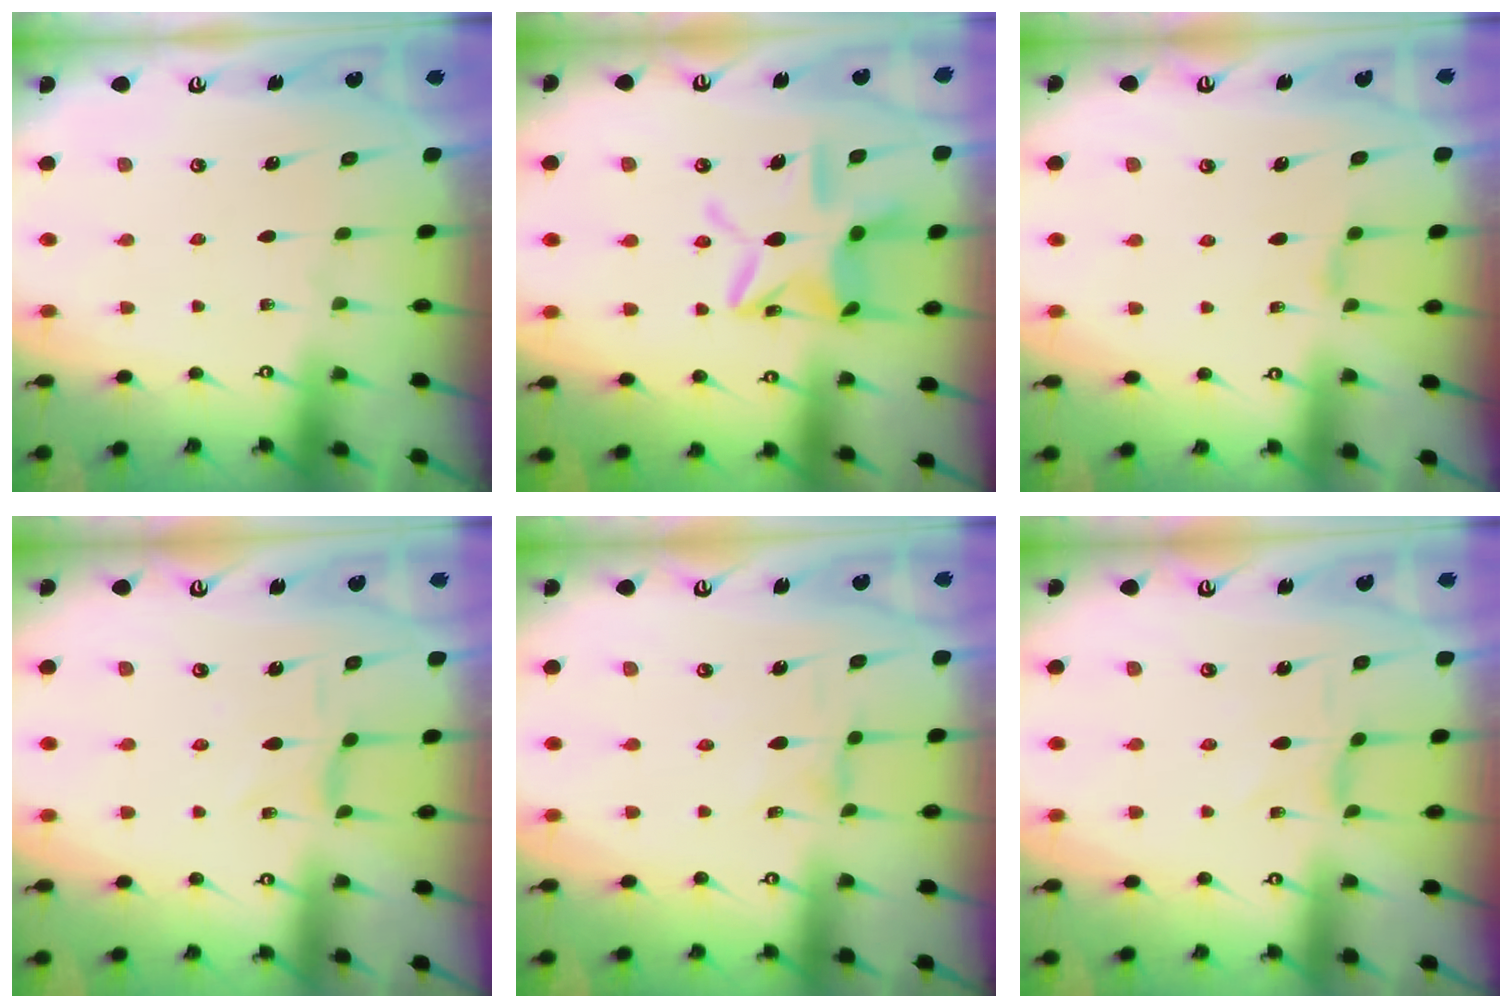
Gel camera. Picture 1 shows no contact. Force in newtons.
{"total": 15.5, "press": 15.5, "slide": 1.3}
{"total": 2.0, "press": 2.0, "slide": 0.4}
{"total": 1.1, "press": 1.0, "slide": 0.5}
{"total": 0.0}
{"total": 1.4, "press": 1.4, "slide": 0.2}